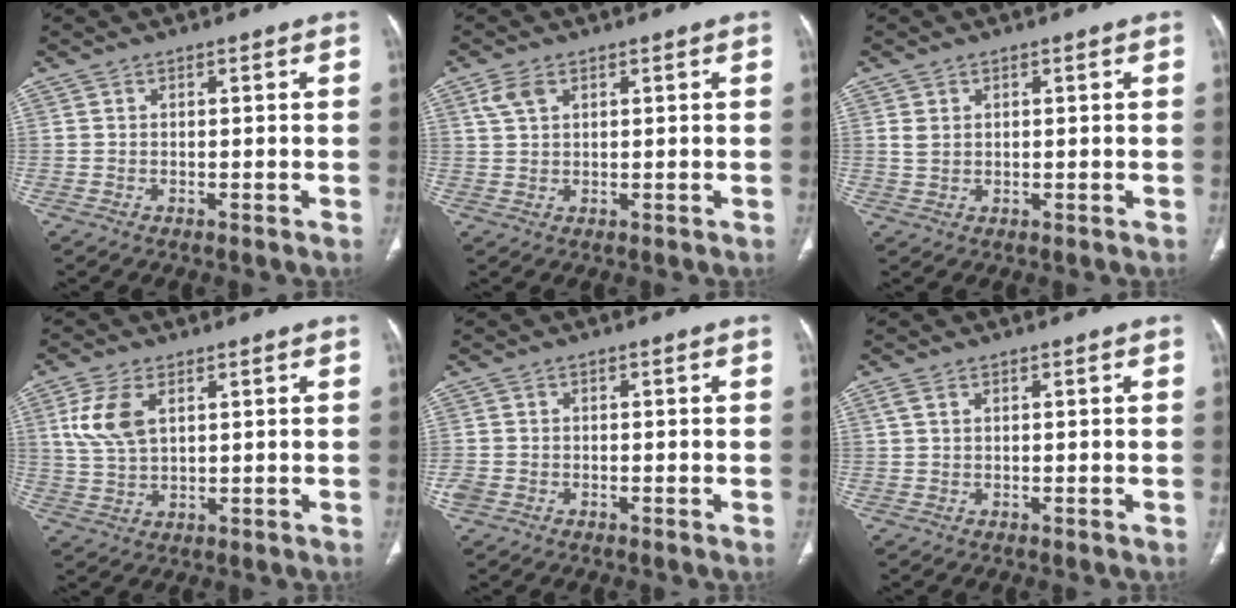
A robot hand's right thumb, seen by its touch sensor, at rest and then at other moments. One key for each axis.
{"total": 3.4, "fx": 1.6, "fy": 2.0, "fz": 2.2, "tx": -0.048, "ty": 0.004, "tz": 0.039}
{"total": 1.9, "fx": 0.6, "fy": 1.4, "fz": 1.1, "tx": -0.022, "ty": -0.002, "tz": 0.019}
{"total": 7.5, "fx": 2.5, "fy": 4.1, "fz": 5.8, "tx": -0.130, "ty": -0.004, "tz": 0.053}
{"total": 2.4, "fx": -1.2, "fy": 1.8, "fz": 1.1, "tx": -0.024, "ty": 0.006, "tz": -0.023}
{"total": 1.1, "fx": 0.4, "fy": 0.6, "fz": 0.9, "tx": -0.029, "ty": 0.008, "tz": 0.010}